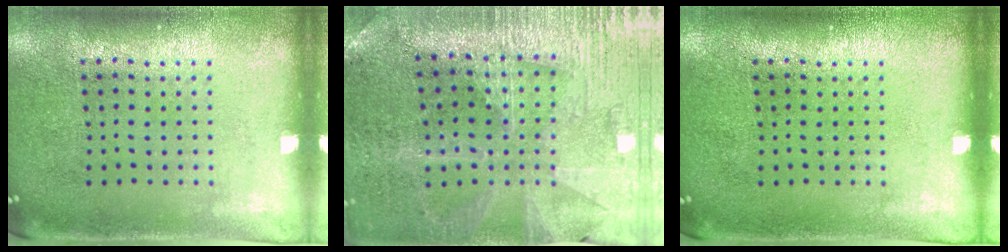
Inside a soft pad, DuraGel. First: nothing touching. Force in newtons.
{"total": 2.0, "press": 2.0, "slide": 0.3}
{"total": 0.0}